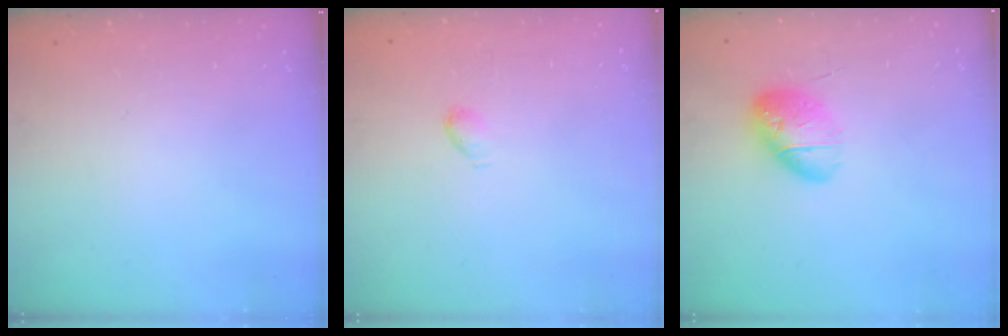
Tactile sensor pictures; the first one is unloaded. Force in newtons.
{"total": 2.8, "press": 2.8, "slide": 0.5}
{"total": 12.9, "press": 12.6, "slide": 2.8}